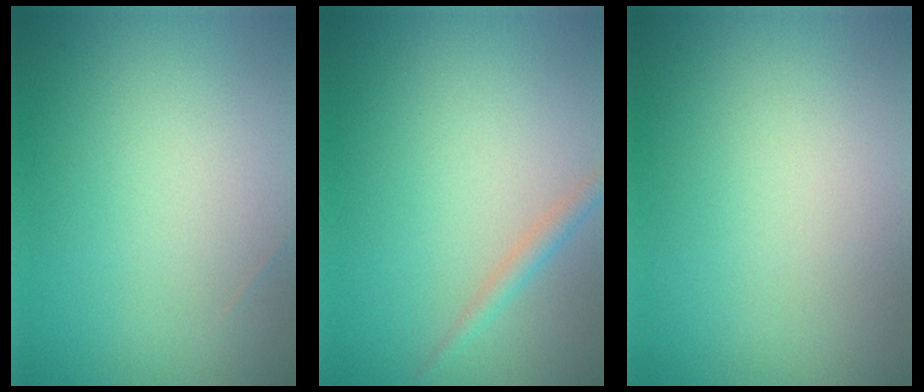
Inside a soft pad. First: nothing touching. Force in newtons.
{"total": 1.4, "press": 1.4, "slide": 0.1}
{"total": 0.0}